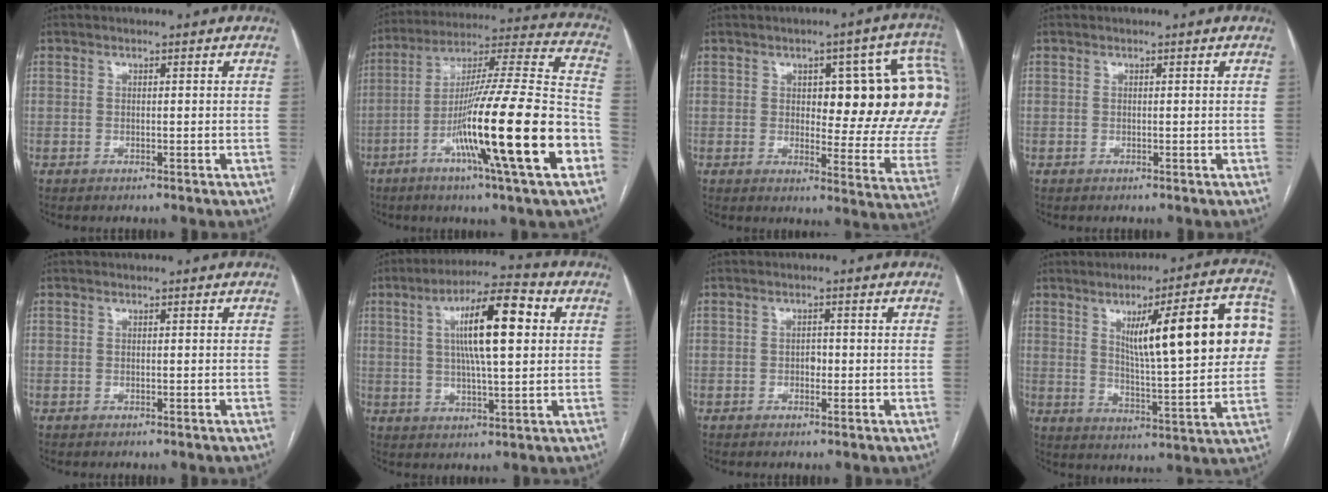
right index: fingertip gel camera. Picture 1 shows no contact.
{"total": 25.1, "force": [-9.0, 0.0, 23.4], "torque": [-0.361, -0.026, -0.160]}
{"total": 20.3, "force": [4.5, 5.9, 18.9], "torque": [-0.179, 0.028, 0.063]}
{"total": 0.0}
{"total": 0.0}
{"total": 12.9, "force": [3.3, 2.1, 12.3], "torque": [-0.210, 0.021, 0.050]}
{"total": 1.2, "force": [-0.3, 0.8, 0.9], "torque": [-0.011, 0.003, -0.006]}
{"total": 19.7, "force": [5.0, 2.8, 18.9], "torque": [-0.253, 0.020, 0.069]}